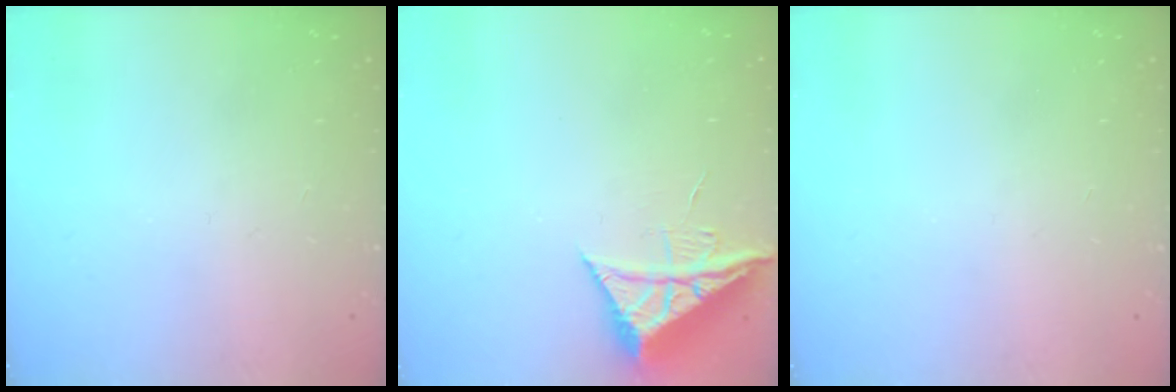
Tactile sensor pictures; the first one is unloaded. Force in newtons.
{"total": 7.7, "press": 7.7, "slide": 0.4}
{"total": 0.0}